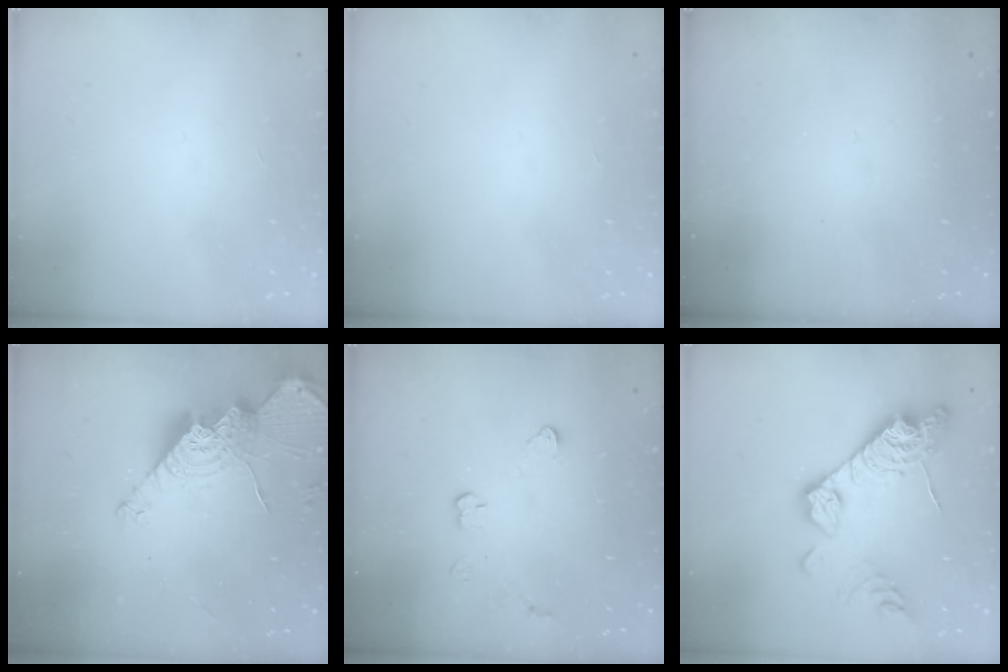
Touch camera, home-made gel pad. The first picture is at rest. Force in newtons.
{"total": 0.0}
{"total": 0.0}
{"total": 16.4, "press": 16.4, "slide": 1.1}
{"total": 3.8, "press": 3.7, "slide": 0.4}
{"total": 17.9, "press": 17.8, "slide": 1.5}